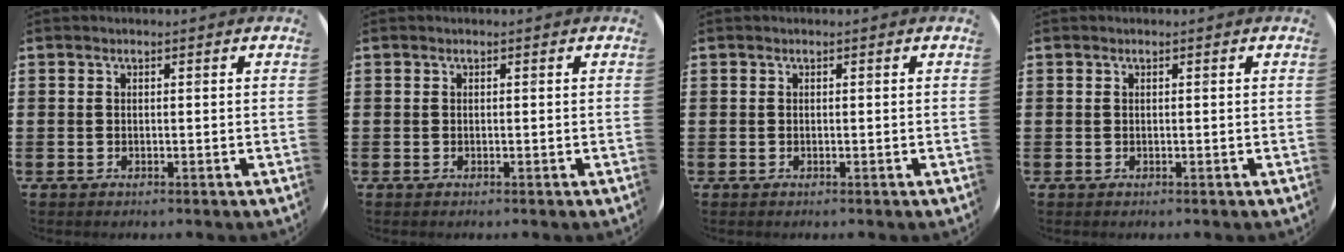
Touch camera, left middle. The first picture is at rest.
{"total": 0.0}
{"total": 0.0}
{"total": 0.0}